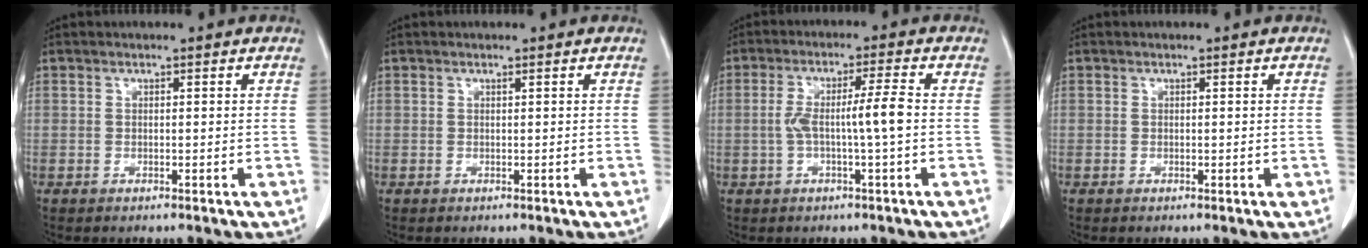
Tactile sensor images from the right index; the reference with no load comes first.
{"total": 0.0}
{"total": 6.0, "force": [-0.7, -0.3, 6.0], "torque": [-0.117, 0.013, -0.011]}
{"total": 0.6, "force": [-0.1, 0.2, 0.5], "torque": [-0.009, -0.002, 0.001]}